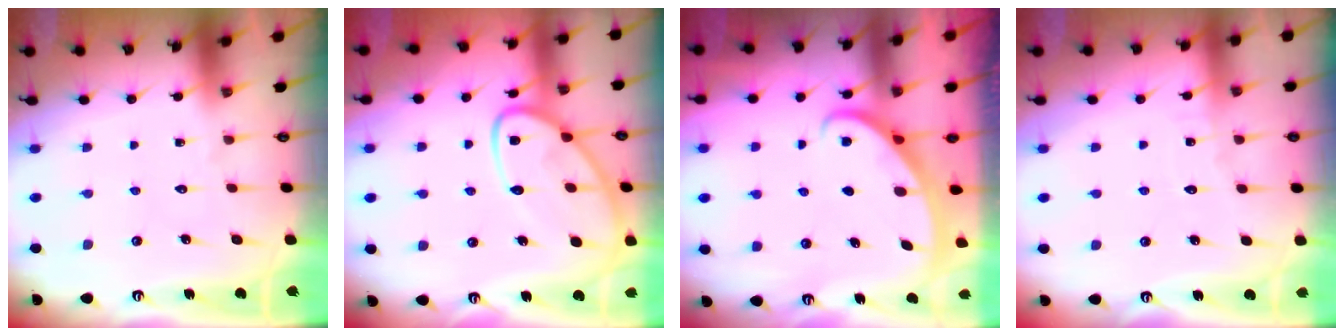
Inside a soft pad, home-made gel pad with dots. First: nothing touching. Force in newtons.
{"total": 13.3, "press": 13.2, "slide": 1.5}
{"total": 3.0, "press": 3.0, "slide": 0.1}
{"total": 2.4, "press": 2.4, "slide": 0.3}